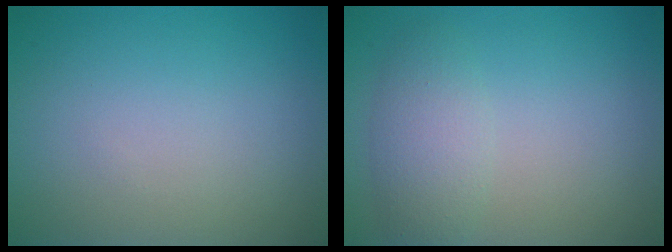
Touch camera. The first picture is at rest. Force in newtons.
{"total": 2.7, "press": 2.7, "slide": 0.2}